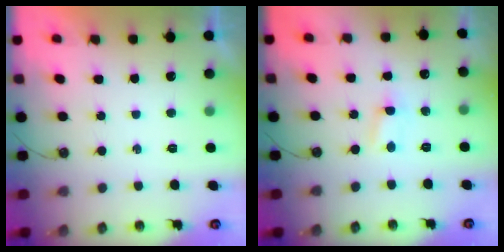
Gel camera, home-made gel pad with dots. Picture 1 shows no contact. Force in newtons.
{"total": 1.9, "press": 1.9, "slide": 0.2}